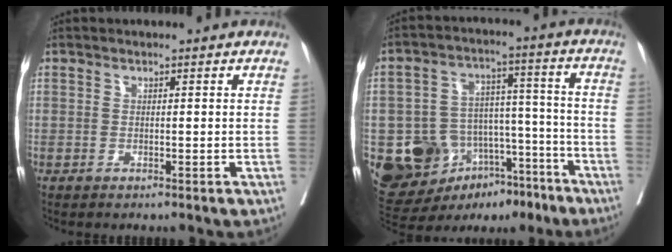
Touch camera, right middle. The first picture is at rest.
{"total": 16.7, "force": [-9.2, 10.0, 9.7], "torque": [-0.158, 0.043, -0.138]}